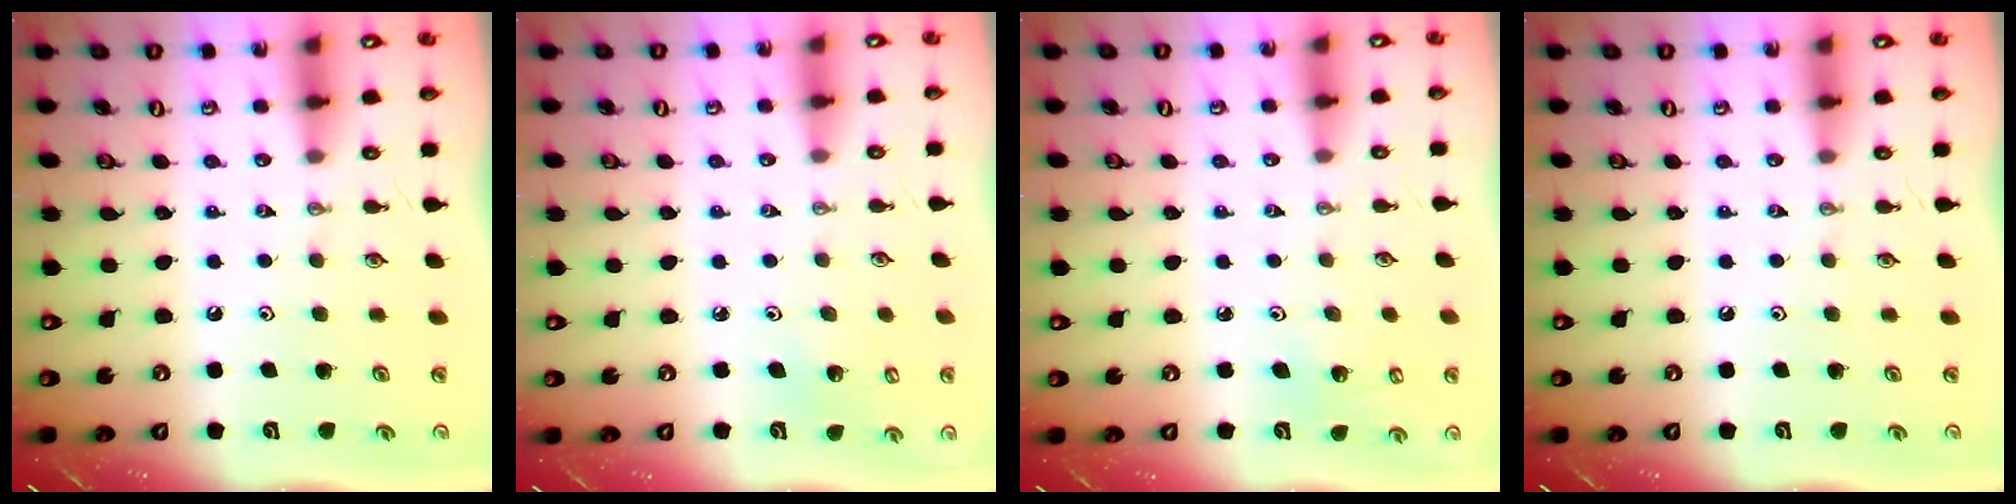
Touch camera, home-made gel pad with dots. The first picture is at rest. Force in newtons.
{"total": 2.8, "press": 2.7, "slide": 0.7}
{"total": 2.7, "press": 2.6, "slide": 1.0}
{"total": 0.0}